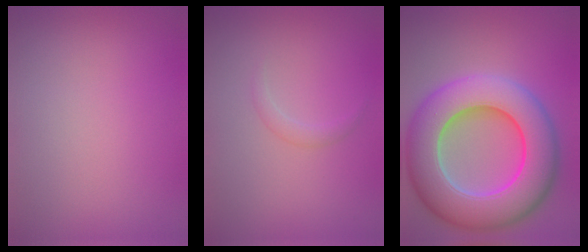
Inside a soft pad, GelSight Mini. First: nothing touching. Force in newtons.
{"total": 0.9, "press": 0.9, "slide": 0.1}
{"total": 13.3, "press": 13.1, "slide": 2.1}